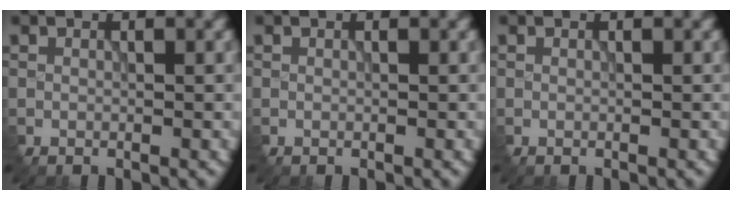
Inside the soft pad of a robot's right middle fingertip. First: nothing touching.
{"total": 0.0}
{"total": 0.0}